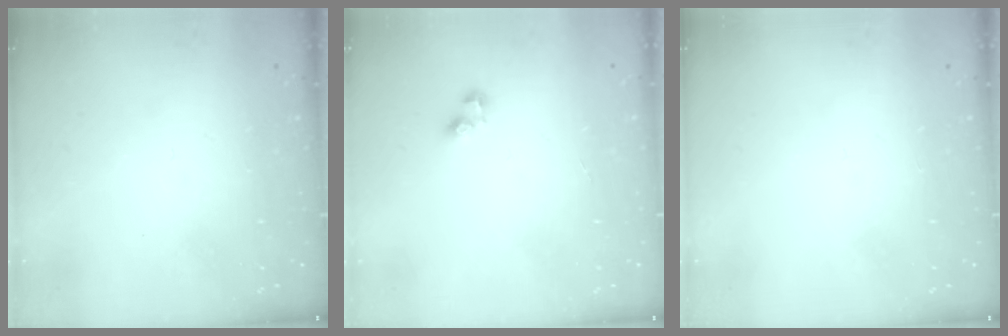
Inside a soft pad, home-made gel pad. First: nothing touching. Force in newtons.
{"total": 2.0, "press": 2.0, "slide": 0.3}
{"total": 0.0}